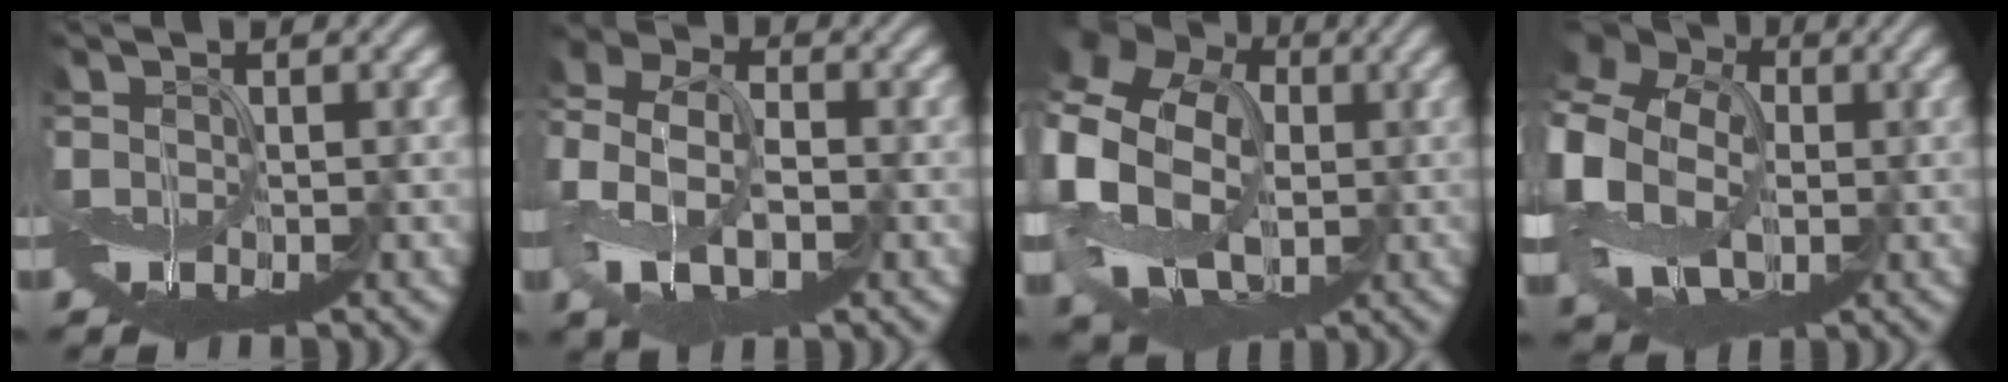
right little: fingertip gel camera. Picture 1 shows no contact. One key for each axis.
{"total": 7.2, "fx": -1.5, "fy": 4.8, "fz": 5.2, "tx": -0.119, "ty": 0.010, "tz": -0.042}
{"total": 18.3, "fx": 1.3, "fy": 15.2, "fz": 10.1, "tx": -0.236, "ty": 0.000, "tz": -0.013}
{"total": 15.3, "fx": 0.9, "fy": 12.1, "fz": 9.4, "tx": -0.212, "ty": 0.000, "tz": -0.018}